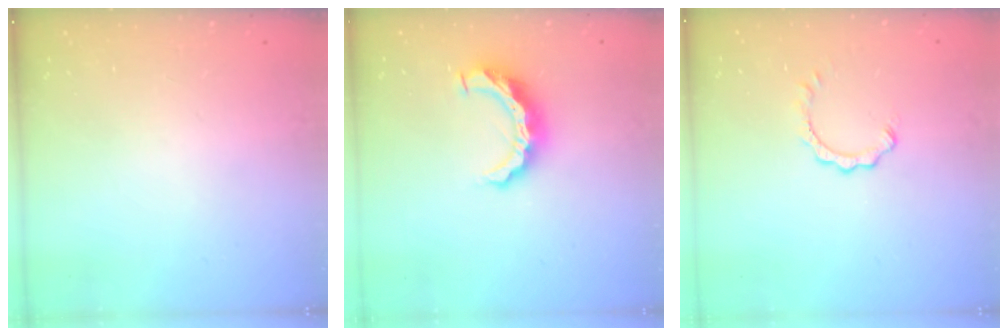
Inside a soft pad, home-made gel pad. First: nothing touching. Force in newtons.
{"total": 9.5, "press": 9.5, "slide": 0.5}
{"total": 1.0, "press": 1.0, "slide": 0.2}